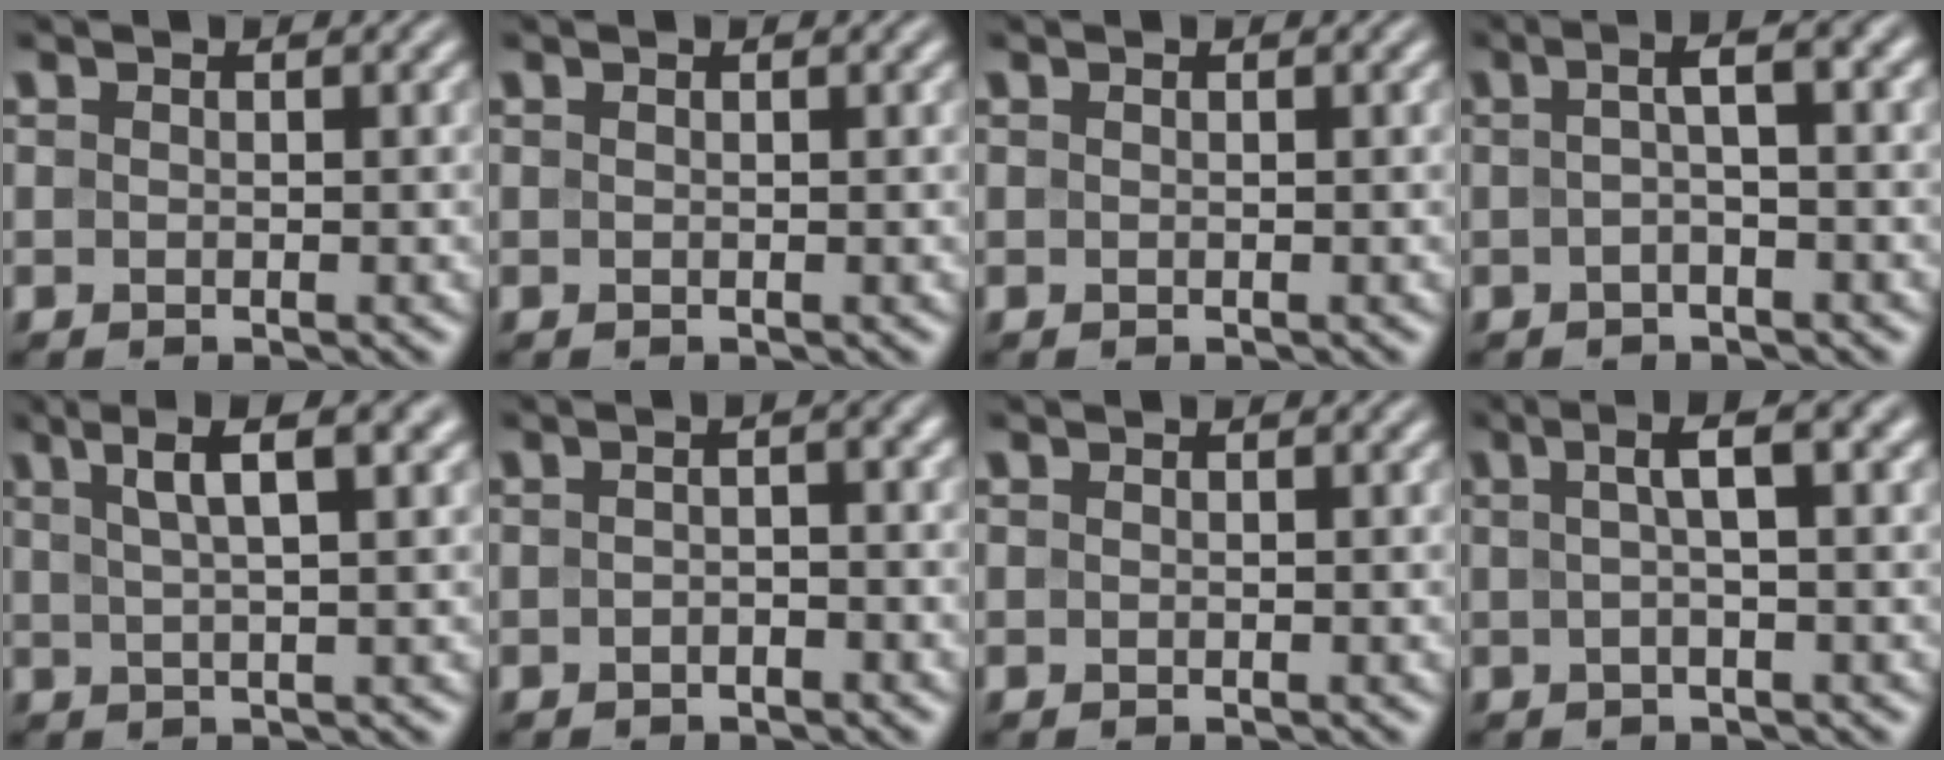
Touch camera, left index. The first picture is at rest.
{"total": 0.6, "force": [0.4, 0.1, 0.4], "torque": [-0.003, 0.005, 0.004]}
{"total": 0.0}
{"total": 3.4, "force": [0.2, 0.7, 3.3], "torque": [-0.052, 0.011, 0.000]}
{"total": 5.5, "force": [2.8, 1.2, 4.6], "torque": [-0.064, 0.014, 0.039]}
{"total": 1.9, "force": [-0.6, 0.6, 1.7], "torque": [-0.028, -0.001, -0.014]}
{"total": 0.0}
{"total": 3.9, "force": [0.9, 0.9, 3.7], "torque": [-0.057, 0.013, 0.011]}